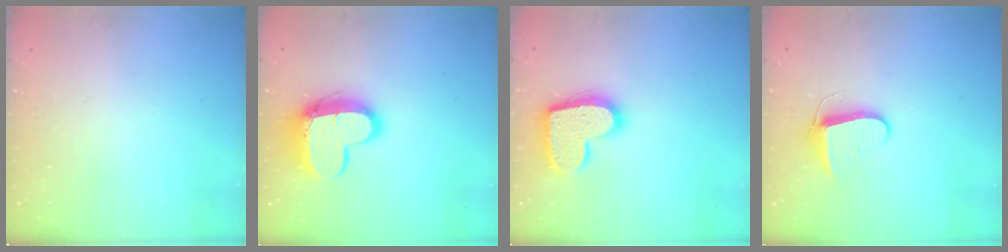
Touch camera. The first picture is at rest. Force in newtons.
{"total": 13.7, "press": 13.6, "slide": 1.3}
{"total": 17.2, "press": 17.2, "slide": 0.9}
{"total": 8.1, "press": 8.1, "slide": 0.9}